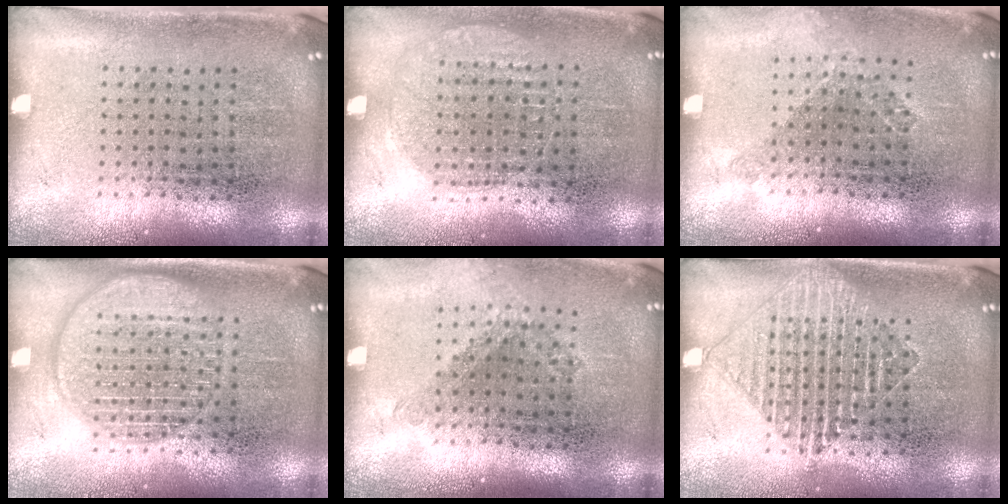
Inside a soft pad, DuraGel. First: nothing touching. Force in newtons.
{"total": 1.0, "press": 0.9, "slide": 0.3}
{"total": 1.0, "press": 0.9, "slide": 0.5}
{"total": 2.1, "press": 2.1, "slide": 0.3}
{"total": 1.2, "press": 0.9, "slide": 0.8}
{"total": 1.5, "press": 1.4, "slide": 0.6}